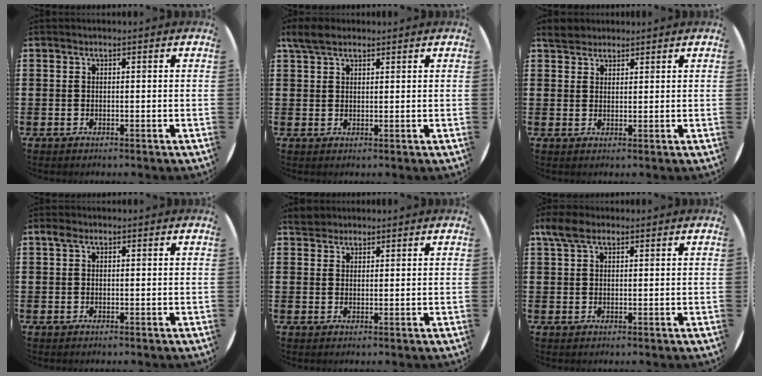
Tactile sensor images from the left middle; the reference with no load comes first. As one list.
[{"total": 3.5, "force": [2.8, 1.4, 1.6], "torque": [-0.029, 0.005, 0.050]}, {"total": 3.0, "force": [2.7, 1.3, 0.4], "torque": [-0.006, 0.003, 0.051]}, {"total": 1.0, "force": [0.5, 0.7, 0.5], "torque": [-0.004, 0.004, 0.006]}, {"total": 2.3, "force": [2.1, 0.9, 0.0], "torque": [0.004, 0.005, 0.040]}, {"total": 3.4, "force": [2.1, 1.8, 1.9], "torque": [-0.035, 0.007, 0.037]}]